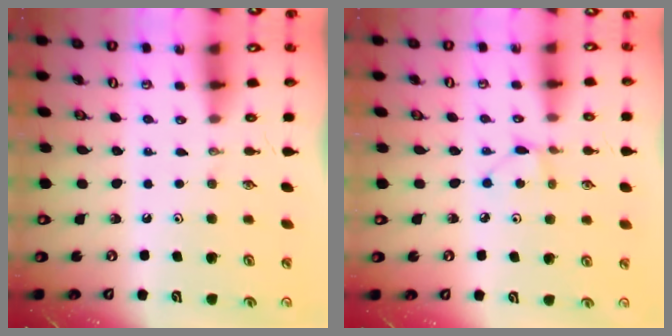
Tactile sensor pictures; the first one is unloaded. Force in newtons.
{"total": 4.1, "press": 4.1, "slide": 0.7}